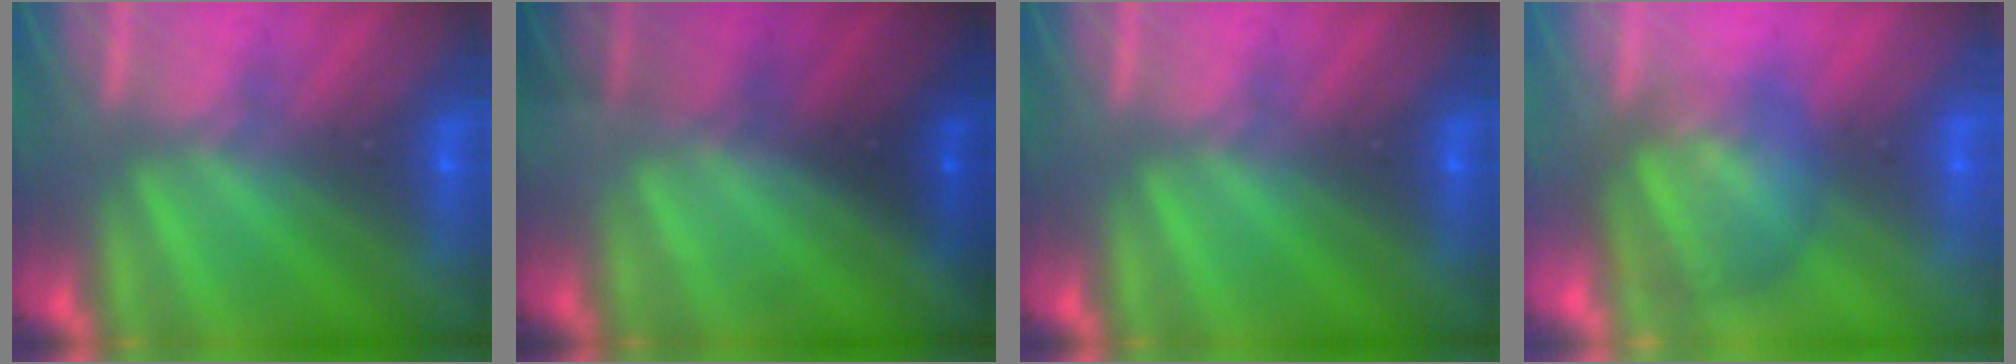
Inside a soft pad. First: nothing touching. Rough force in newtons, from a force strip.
{"total": 1.4}
{"total": 0.0}
{"total": 2.9}